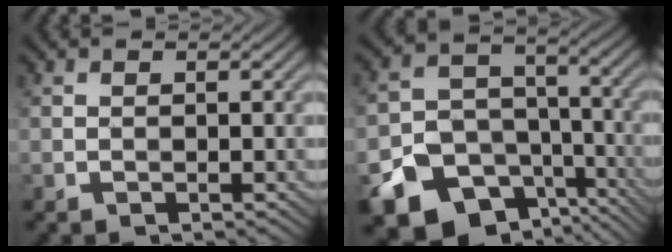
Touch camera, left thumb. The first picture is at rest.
{"total": 17.6, "force": [-10.2, 12.8, 6.3], "torque": [-0.140, -0.073, -0.146]}